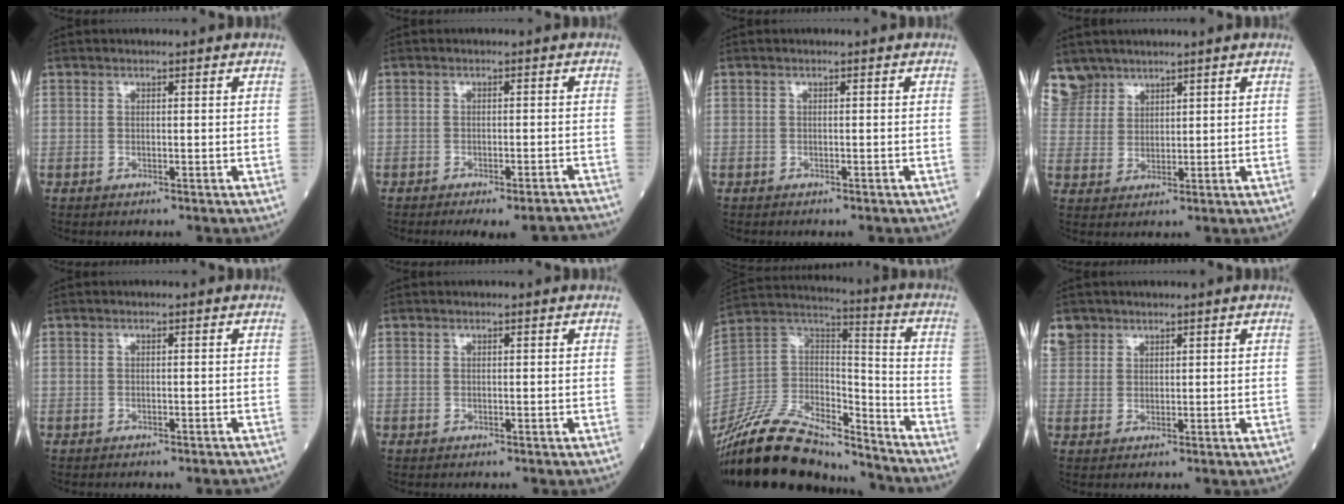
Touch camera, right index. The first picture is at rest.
{"total": 8.3, "force": [-7.8, 1.1, 2.7], "torque": [-0.020, 0.006, -0.092]}
{"total": 1.1, "force": [-1.0, 0.2, 0.4], "torque": [-0.008, -0.002, -0.014]}
{"total": 5.9, "force": [4.8, 3.5, -0.3], "torque": [0.010, 0.008, 0.104]}
{"total": 1.9, "force": [-1.8, 0.2, 0.7], "torque": [-0.010, -0.002, -0.024]}
{"total": 0.0}
{"total": 24.1, "force": [-21.0, 7.0, 9.5], "torque": [-0.217, 0.011, -0.366]}
{"total": 3.3, "force": [2.2, 2.4, 0.2], "torque": [-0.001, 0.014, 0.044]}